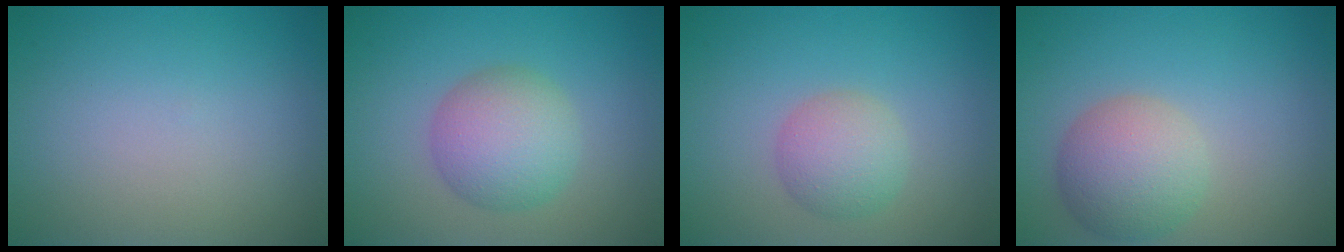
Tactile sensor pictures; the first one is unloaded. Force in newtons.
{"total": 4.9, "press": 4.9, "slide": 0.1}
{"total": 3.1, "press": 3.1, "slide": 0.1}
{"total": 4.8, "press": 4.8, "slide": 0.2}